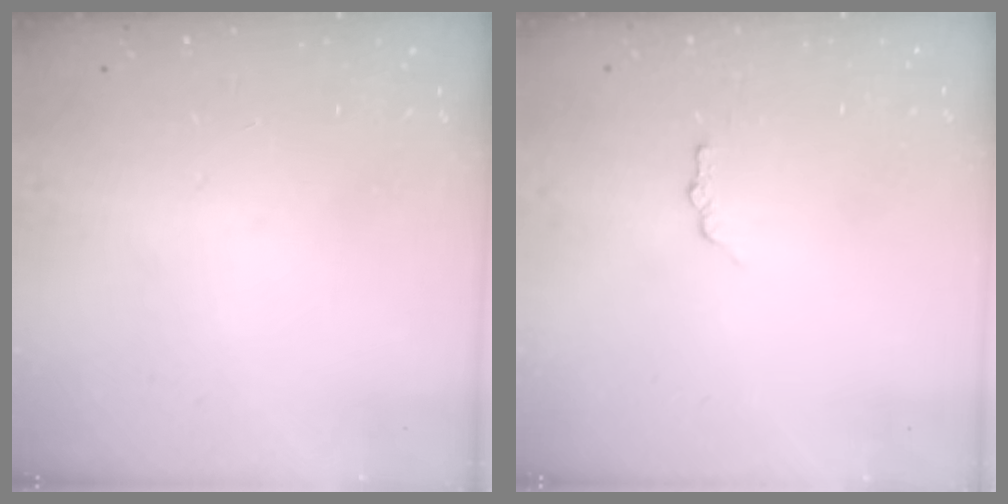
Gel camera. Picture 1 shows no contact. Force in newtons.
{"total": 3.4, "press": 3.3, "slide": 0.5}